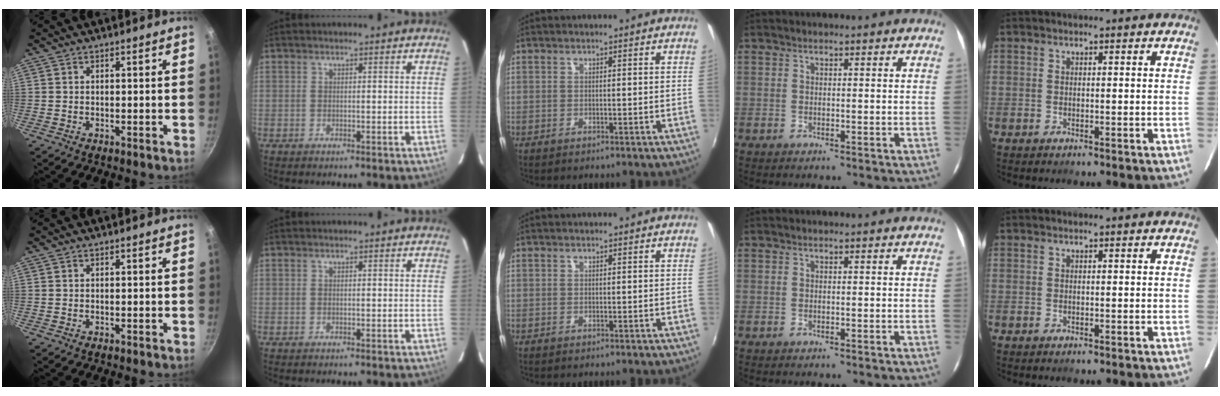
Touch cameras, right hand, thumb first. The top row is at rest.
{}